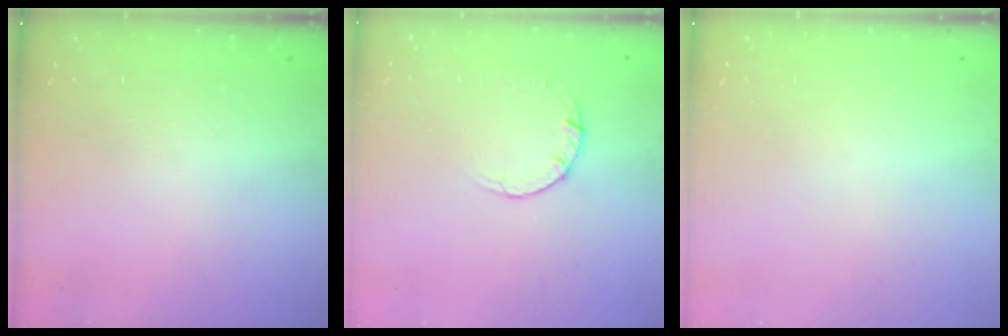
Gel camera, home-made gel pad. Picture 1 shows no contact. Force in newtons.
{"total": 2.5, "press": 2.5, "slide": 0.2}
{"total": 0.0}